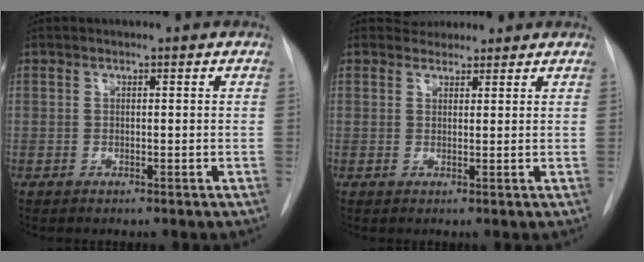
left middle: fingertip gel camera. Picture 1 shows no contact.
{"total": 2.9, "force": [2.6, 1.2, -0.1], "torque": [0.008, 0.011, 0.035]}